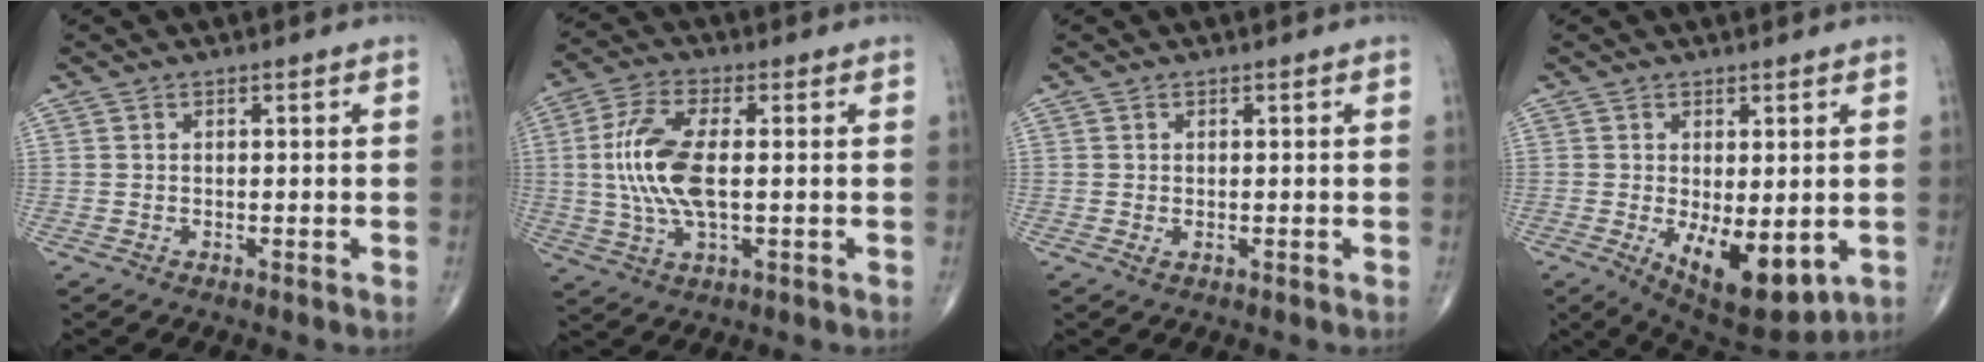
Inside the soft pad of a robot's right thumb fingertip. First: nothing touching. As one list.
[{"total": 12.1, "force": [0.3, 5.1, 11.0], "torque": [-0.241, 0.004, 0.006]}, {"total": 0.7, "force": [-0.1, 0.4, 0.5], "torque": [-0.011, 0.003, 0.001]}, {"total": 11.5, "force": [-2.5, 5.2, 9.9], "torque": [-0.136, -0.022, -0.019]}]